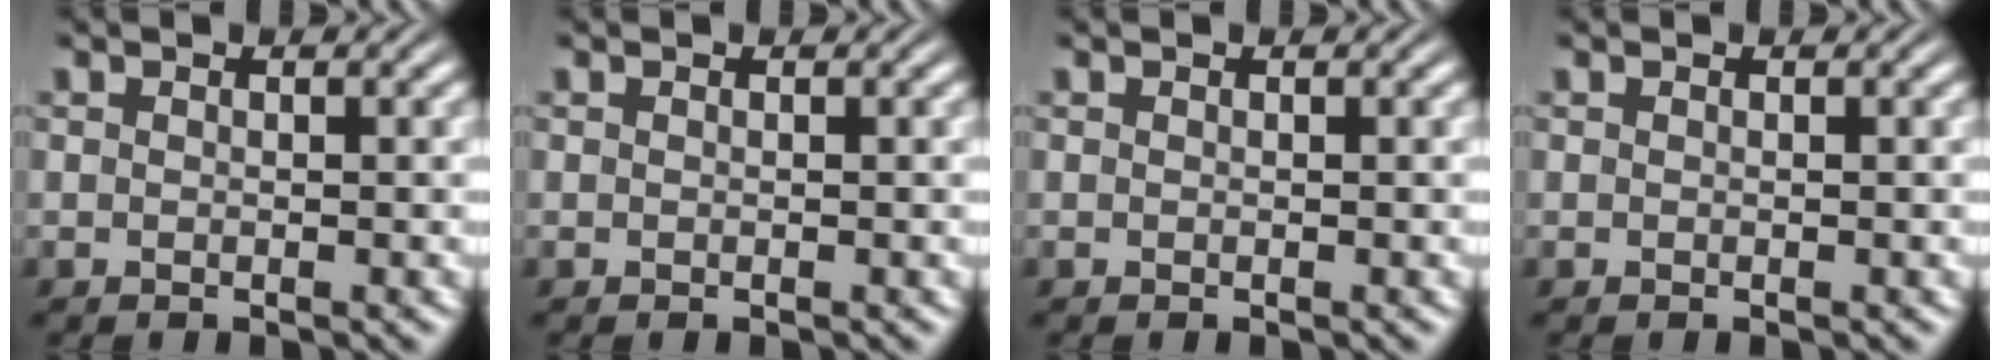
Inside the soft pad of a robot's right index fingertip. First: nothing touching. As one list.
[{"total": 0.0}, {"total": 0.0}, {"total": 0.0}]